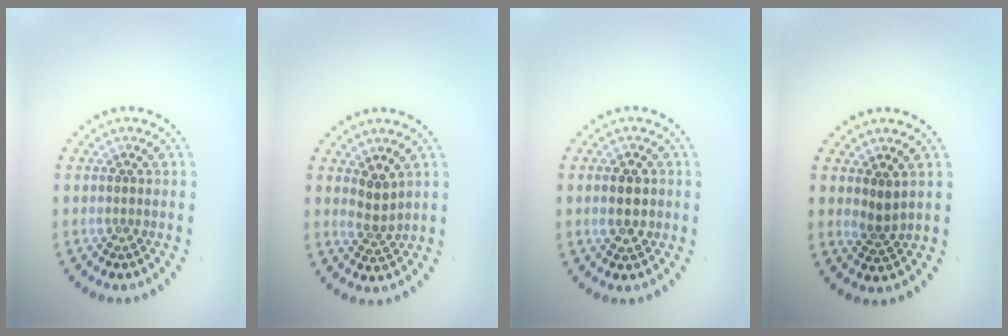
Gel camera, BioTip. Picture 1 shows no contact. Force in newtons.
{"total": 2.0, "press": 1.5, "slide": 1.3}
{"total": 2.9, "press": 2.9, "slide": 0.2}
{"total": 1.6, "press": 1.3, "slide": 1.0}